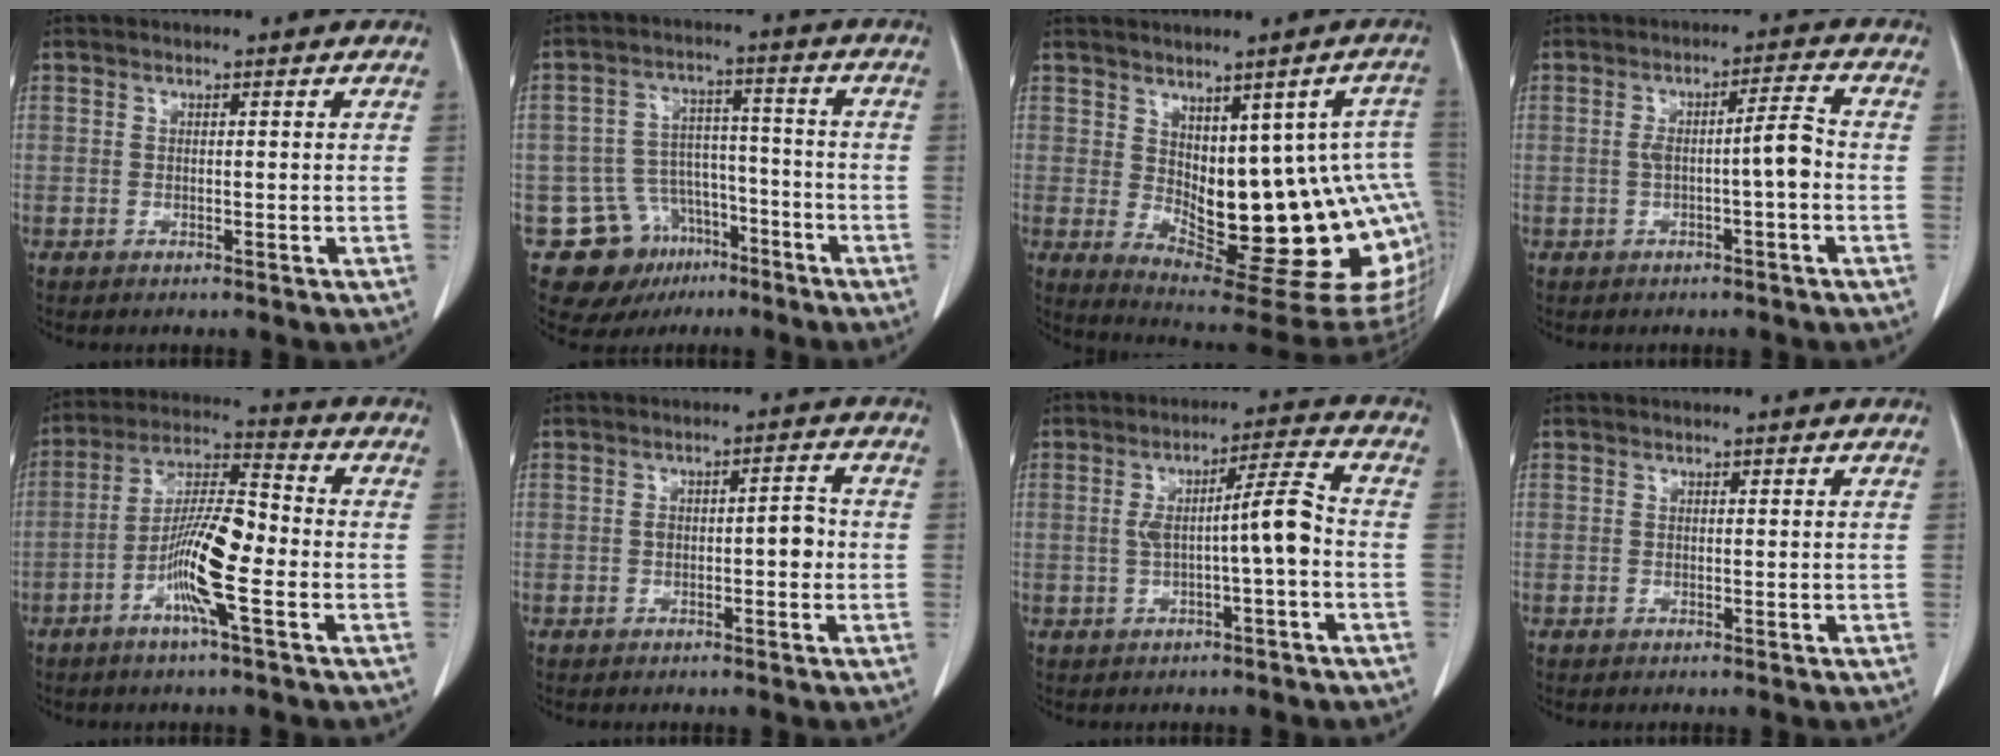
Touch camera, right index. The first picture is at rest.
{"total": 11.1, "force": [-6.4, 8.5, 3.2], "torque": [-0.053, 0.042, -0.091]}
{"total": 20.8, "force": [-0.8, 6.8, 19.7], "torque": [-0.175, 0.002, 0.016]}
{"total": 5.0, "force": [-0.9, 0.2, 5.0], "torque": [-0.083, 0.018, -0.011]}
{"total": 11.0, "force": [-3.6, 1.0, 10.3], "torque": [-0.200, 0.003, -0.073]}
{"total": 3.7, "force": [-0.5, 1.4, 3.4], "torque": [-0.051, 0.015, -0.006]}
{"total": 6.9, "force": [-0.9, 0.0, 6.8], "torque": [-0.113, 0.020, -0.012]}
{"total": 0.0}